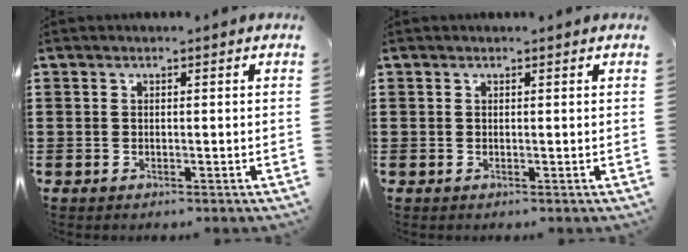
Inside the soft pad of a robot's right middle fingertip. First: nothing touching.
{"total": 0.0}